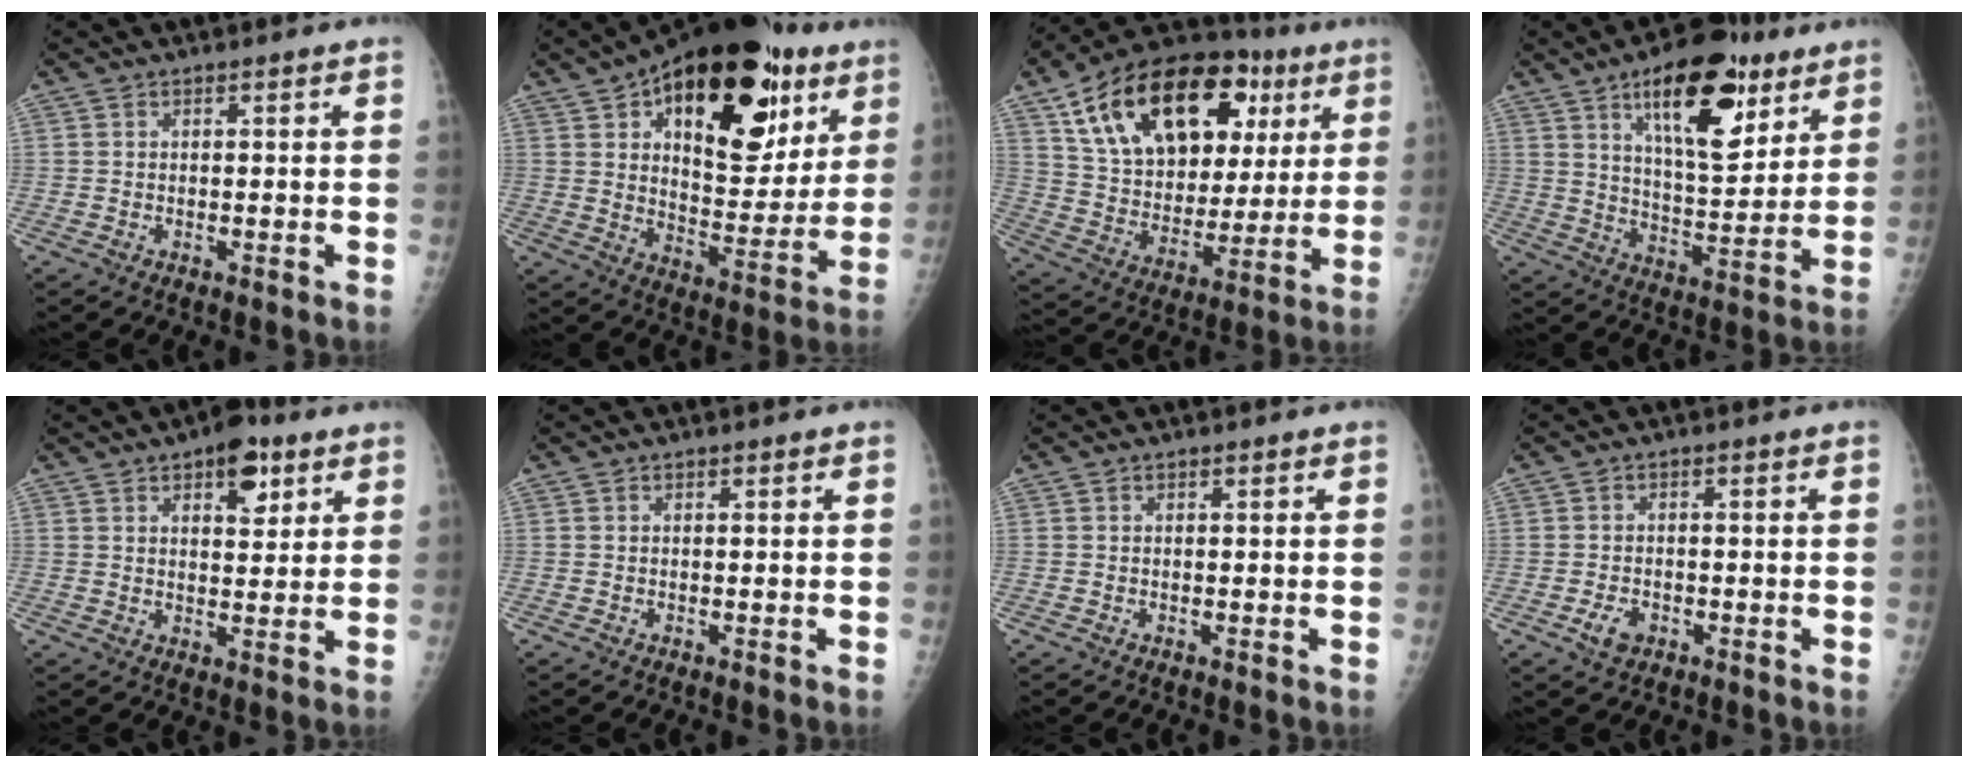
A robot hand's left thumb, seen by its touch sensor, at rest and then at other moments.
{"total": 28.8, "force": [13.6, 14.7, 20.8], "torque": [-0.263, -0.014, 0.205]}
{"total": 27.9, "force": [12.0, 16.3, 19.2], "torque": [-0.285, 0.010, 0.200]}
{"total": 18.9, "force": [10.1, 7.8, 13.9], "torque": [-0.169, -0.045, 0.159]}
{"total": 7.7, "force": [4.1, 3.9, 5.2], "torque": [-0.045, -0.016, 0.053]}
{"total": 0.0}
{"total": 0.0}
{"total": 3.2, "force": [-1.4, 2.2, 1.8], "torque": [-0.028, 0.003, -0.022]}